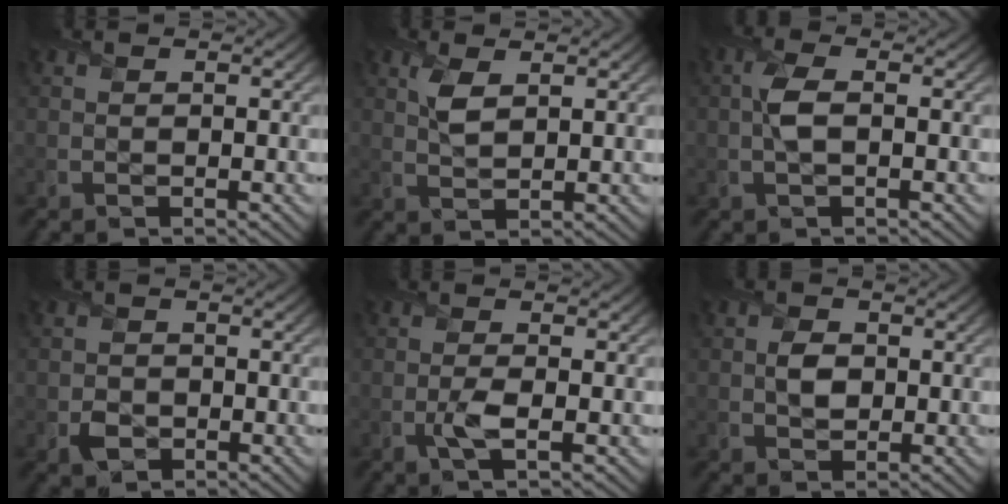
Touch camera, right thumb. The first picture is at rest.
{"total": 2.7, "force": [1.3, 1.2, 2.1], "torque": [-0.052, -0.001, 0.029]}
{"total": 2.8, "force": [-0.1, 1.1, 2.6], "torque": [-0.062, 0.004, -0.005]}
{"total": 2.0, "force": [-0.8, 1.8, 0.3], "torque": [0.001, -0.005, -0.018]}
{"total": 1.8, "force": [-0.5, 0.6, 1.6], "torque": [-0.034, -0.001, -0.013]}
{"total": 2.5, "force": [0.0, 1.9, 1.5], "torque": [-0.032, -0.003, -0.001]}